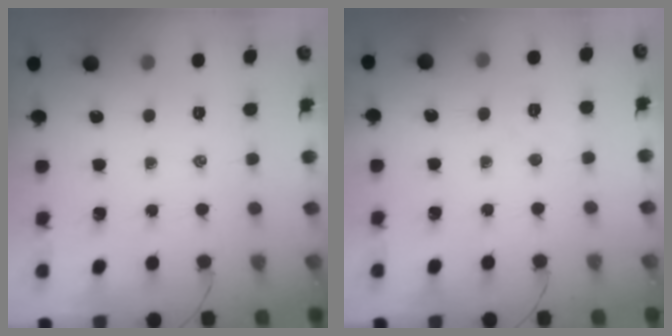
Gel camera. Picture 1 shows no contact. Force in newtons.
{"total": 3.9, "press": 3.8, "slide": 0.9}